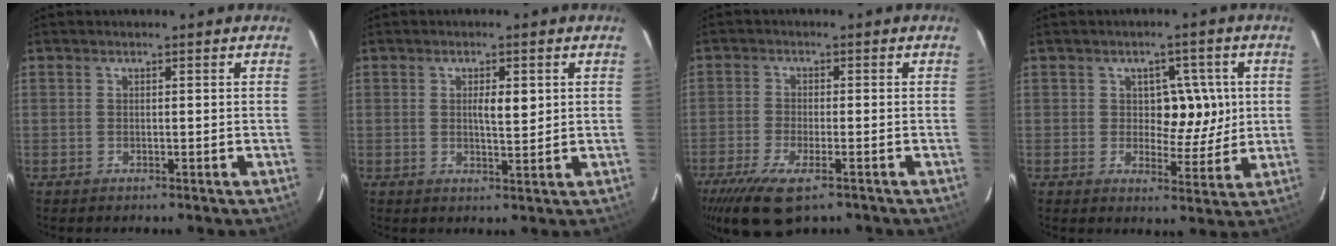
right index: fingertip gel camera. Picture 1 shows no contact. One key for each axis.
{"total": 3.3, "fx": 0.8, "fy": 0.9, "fz": 3.1, "tx": -0.049, "ty": -0.001, "tz": 0.013}
{"total": 9.3, "fx": -6.3, "fy": 2.5, "fz": 6.4, "tx": -0.114, "ty": -0.020, "tz": -0.100}
{"total": 6.4, "fx": 1.1, "fy": 4.1, "fz": 4.8, "tx": -0.053, "ty": 0.012, "tz": 0.023}